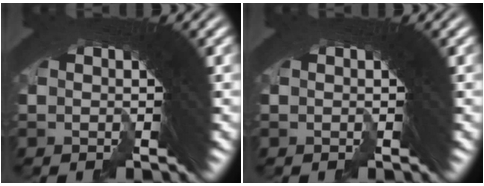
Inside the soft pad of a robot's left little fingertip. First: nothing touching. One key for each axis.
{"total": 0.0}